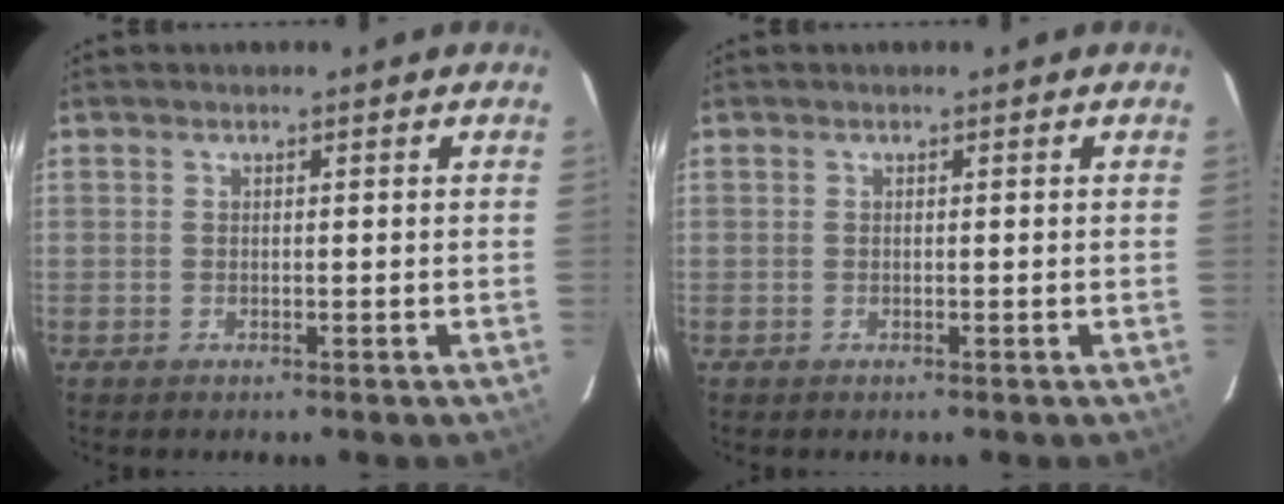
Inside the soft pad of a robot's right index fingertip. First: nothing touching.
{"total": 0.0}